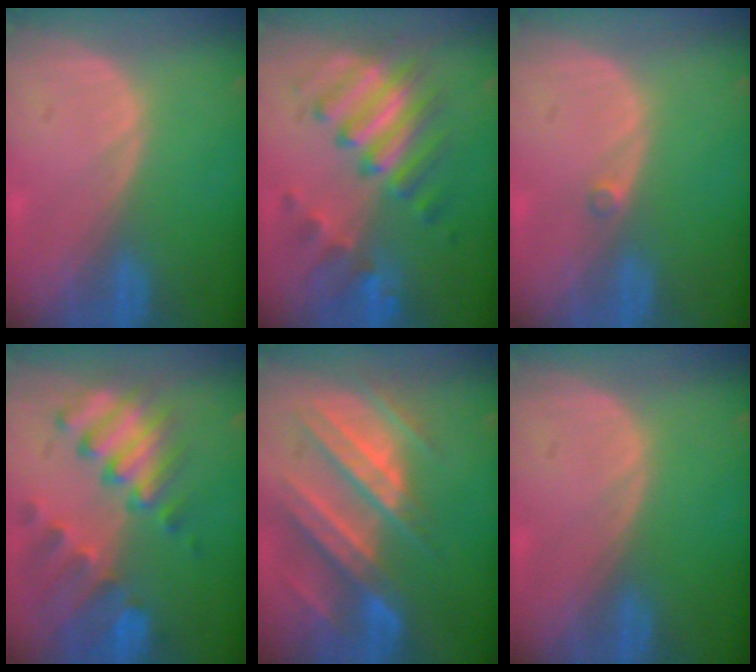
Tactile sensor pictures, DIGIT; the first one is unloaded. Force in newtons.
{"total": 8.4, "press": 8.4, "slide": 0.3}
{"total": 1.0, "press": 0.8, "slide": 0.5}
{"total": 10.4, "press": 9.0, "slide": 5.2}
{"total": 11.1, "press": 9.9, "slide": 5.1}
{"total": 0.0}